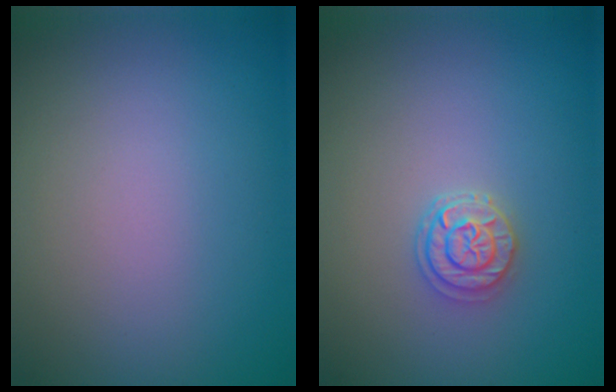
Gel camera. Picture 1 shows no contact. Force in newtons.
{"total": 2.2, "press": 2.0, "slide": 0.8}